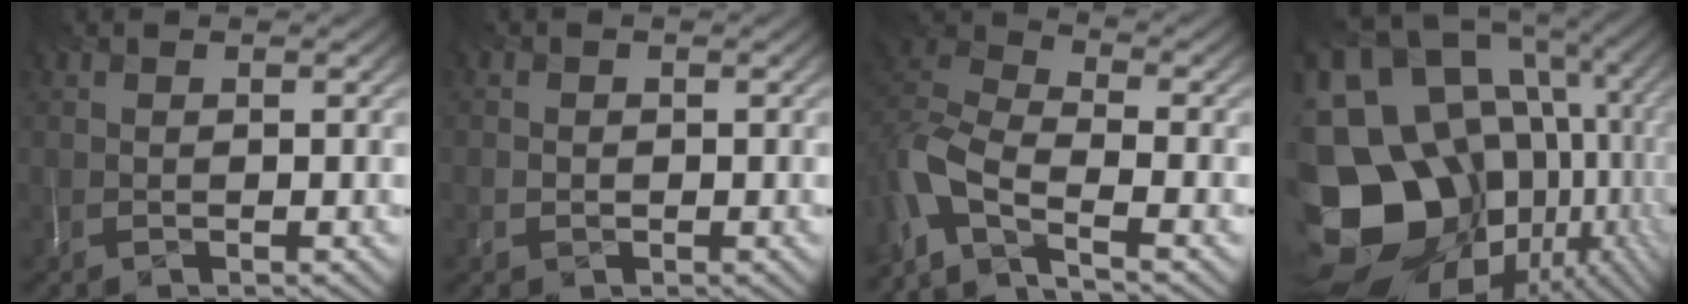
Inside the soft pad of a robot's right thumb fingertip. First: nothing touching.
{"total": 1.3, "force": [-0.5, 0.9, -0.8], "torque": [0.016, -0.006, -0.005]}
{"total": 8.5, "force": [-6.8, 2.4, 4.6], "torque": [-0.096, -0.013, -0.151]}
{"total": 21.1, "force": [-5.2, 17.3, 10.9], "torque": [-0.212, -0.035, -0.074]}